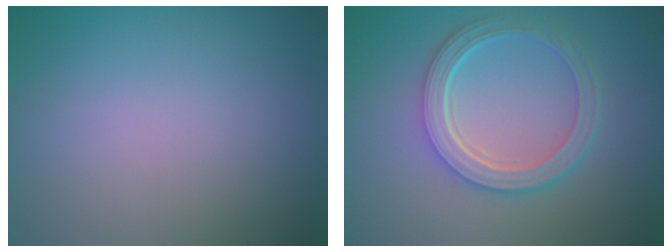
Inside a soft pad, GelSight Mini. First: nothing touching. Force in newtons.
{"total": 5.4, "press": 4.0, "slide": 3.6}